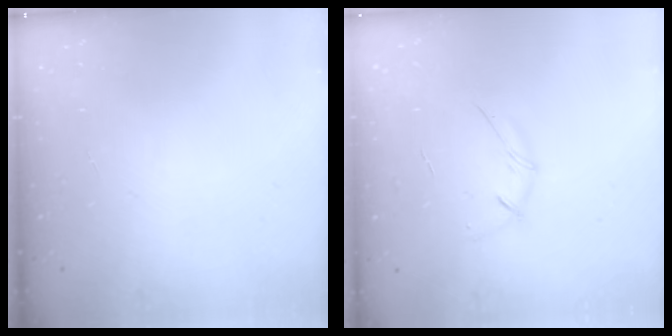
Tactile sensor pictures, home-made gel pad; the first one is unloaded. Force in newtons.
{"total": 5.4, "press": 5.3, "slide": 1.0}